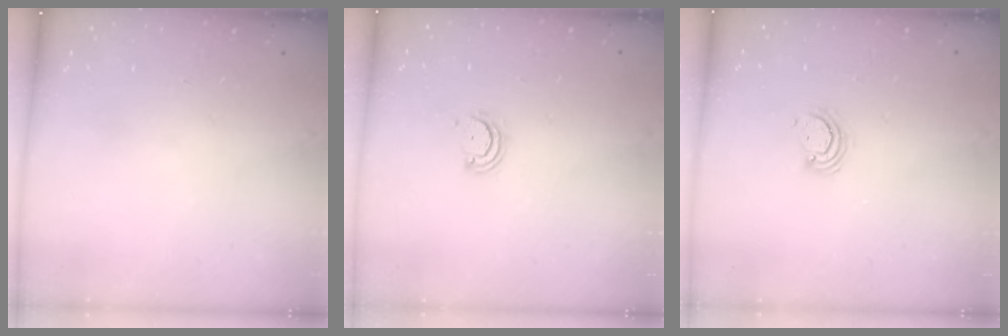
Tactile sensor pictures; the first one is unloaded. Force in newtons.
{"total": 3.2, "press": 3.2, "slide": 0.3}
{"total": 2.6, "press": 2.6, "slide": 0.3}